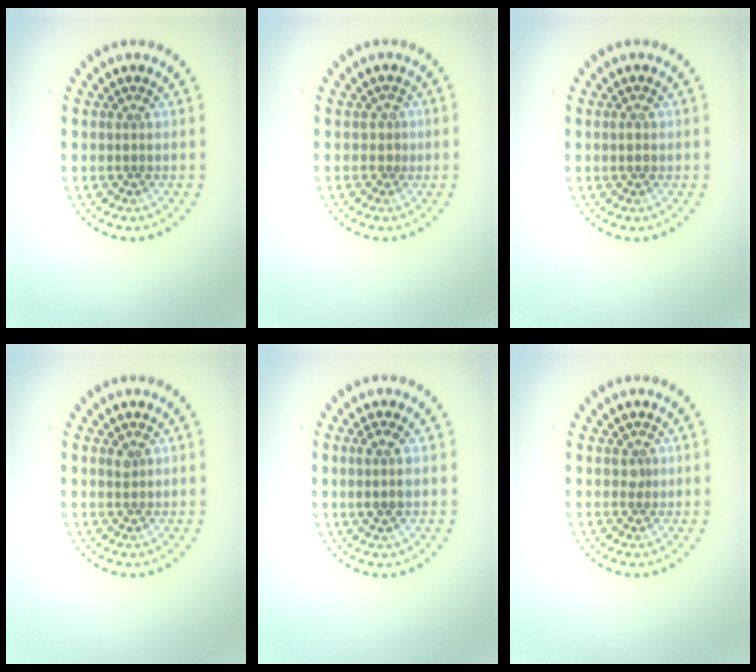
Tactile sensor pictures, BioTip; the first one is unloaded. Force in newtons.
{"total": 0.6, "press": 0.4, "slide": 0.5}
{"total": 0.9, "press": 0.9, "slide": 0.0}
{"total": 0.8, "press": 0.6, "slide": 0.5}
{"total": 1.9, "press": 1.7, "slide": 0.8}
{"total": 0.8, "press": 0.6, "slide": 0.6}